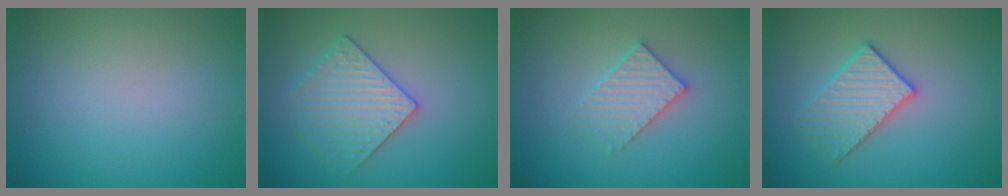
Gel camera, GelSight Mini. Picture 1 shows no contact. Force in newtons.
{"total": 3.3, "press": 3.3, "slide": 0.2}
{"total": 3.0, "press": 3.0, "slide": 0.5}
{"total": 3.2, "press": 3.1, "slide": 0.6}